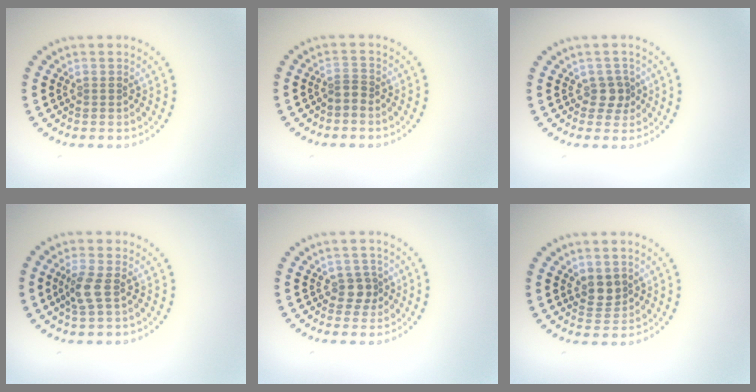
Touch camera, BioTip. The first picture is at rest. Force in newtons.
{"total": 1.0, "press": 0.6, "slide": 0.8}
{"total": 1.8, "press": 1.4, "slide": 1.1}
{"total": 2.1, "press": 2.0, "slide": 0.8}
{"total": 1.8, "press": 1.4, "slide": 1.1}
{"total": 2.1, "press": 1.9, "slide": 0.9}